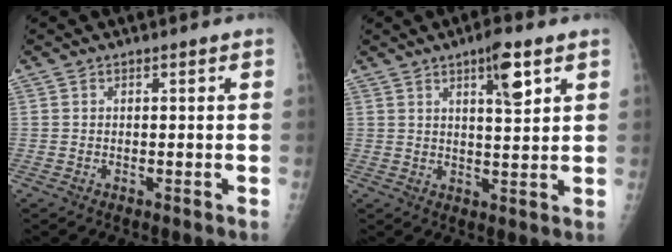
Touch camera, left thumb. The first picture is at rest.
{"total": 6.5, "force": [3.4, 1.6, 5.2], "torque": [-0.073, -0.018, 0.052]}